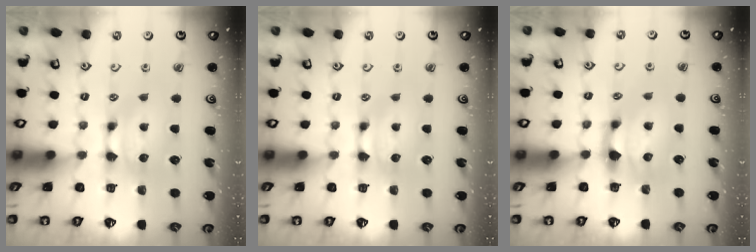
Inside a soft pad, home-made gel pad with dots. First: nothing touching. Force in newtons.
{"total": 0.0}
{"total": 1.9, "press": 1.4, "slide": 1.3}